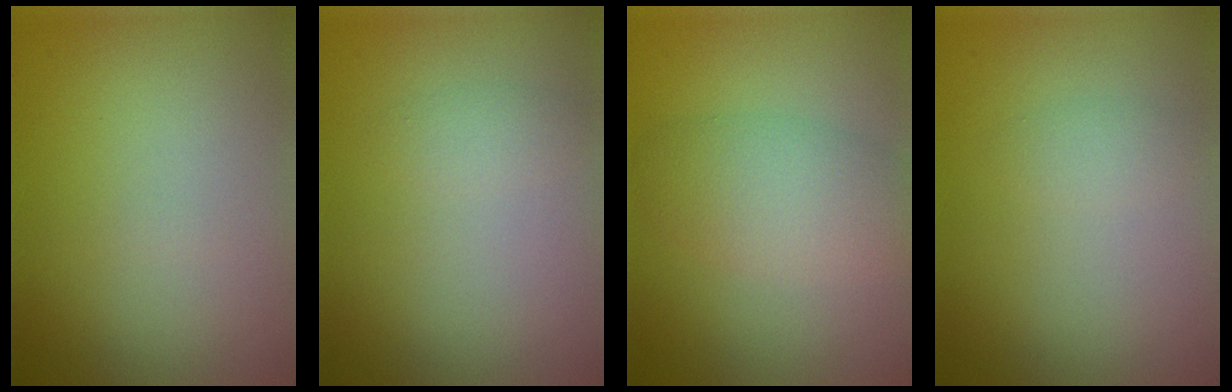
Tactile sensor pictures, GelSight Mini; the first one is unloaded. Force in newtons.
{"total": 1.0, "press": 1.0, "slide": 0.0}
{"total": 4.6, "press": 4.6, "slide": 0.2}
{"total": 1.1, "press": 1.1, "slide": 0.0}